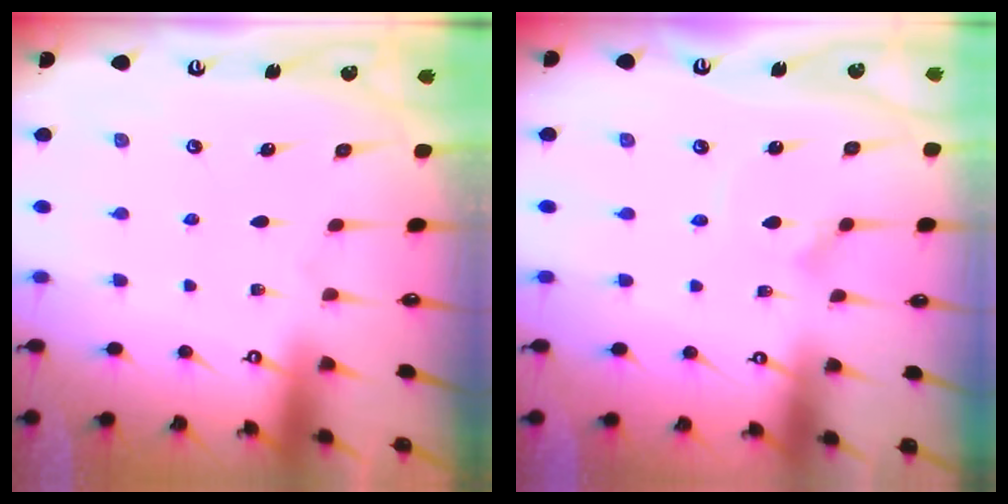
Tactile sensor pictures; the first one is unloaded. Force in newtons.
{"total": 2.3, "press": 2.3, "slide": 0.1}